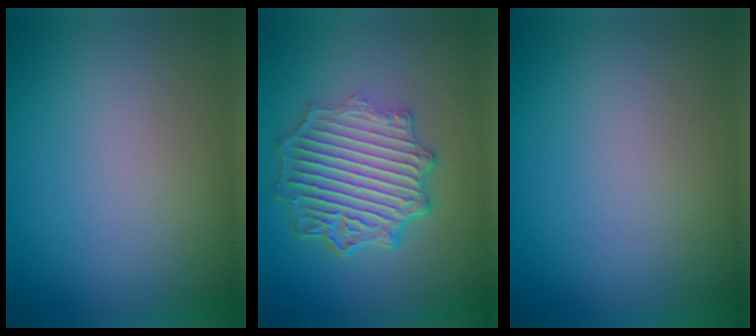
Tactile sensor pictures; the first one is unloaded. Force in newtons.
{"total": 7.0, "press": 5.3, "slide": 4.5}
{"total": 0.0}